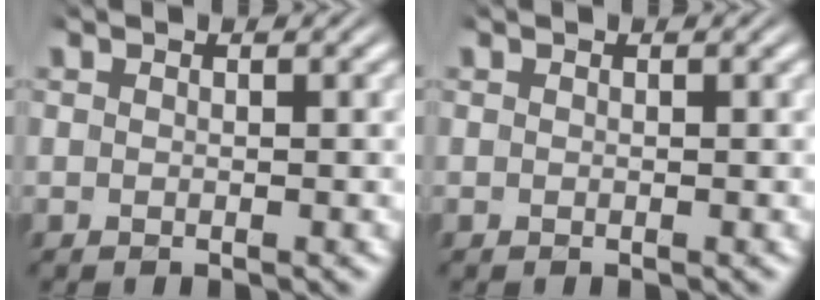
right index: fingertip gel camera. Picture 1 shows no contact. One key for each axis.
{"total": 0.0}